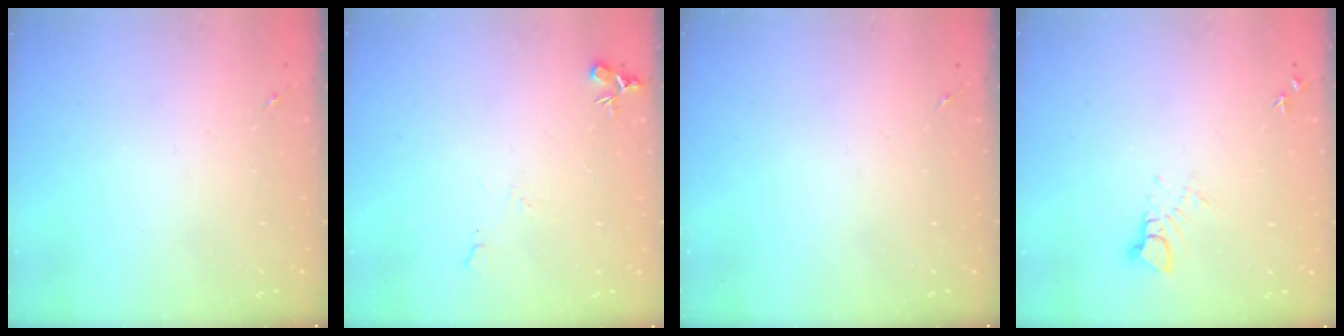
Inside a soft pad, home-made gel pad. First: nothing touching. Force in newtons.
{"total": 6.9, "press": 6.9, "slide": 0.7}
{"total": 0.0}
{"total": 5.9, "press": 5.9, "slide": 0.6}